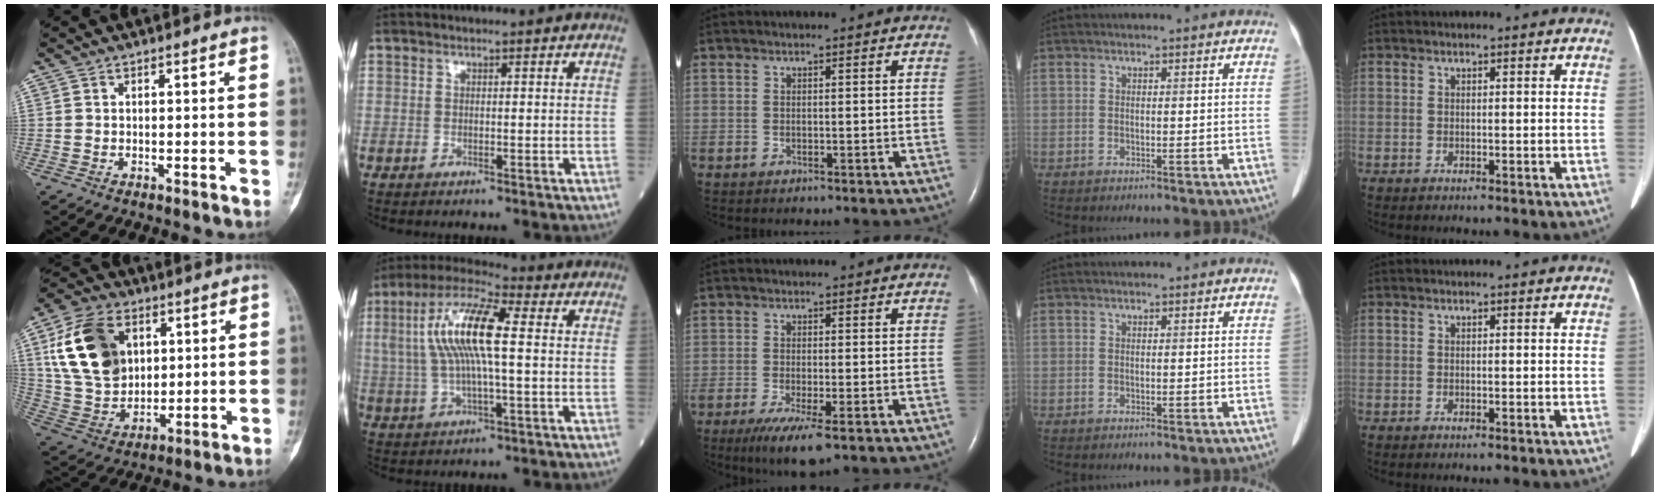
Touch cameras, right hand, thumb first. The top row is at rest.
{"thumb": {"total": 17.8, "force": [5.7, 12.5, 11.3], "torque": [-0.192, -0.009, 0.115]}, "index": {"total": 12.7, "force": [1.6, 2.5, 12.3], "torque": [-0.256, 0.022, 0.024]}, "middle": {"total": 5.9, "force": [-3.3, 0.8, 4.8], "torque": [-0.088, -0.018, -0.054]}}